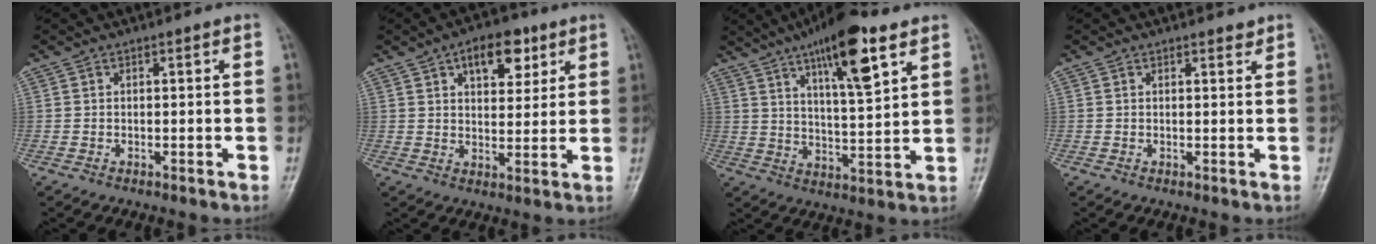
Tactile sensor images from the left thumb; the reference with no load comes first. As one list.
[{"total": 9.2, "force": [4.7, 5.1, 6.1], "torque": [-0.056, -0.017, 0.066]}, {"total": 15.3, "force": [8.7, 3.9, 12.0], "torque": [-0.177, -0.035, 0.141]}, {"total": 1.1, "force": [1.0, 0.4, 0.3], "torque": [0.000, -0.008, 0.012]}]